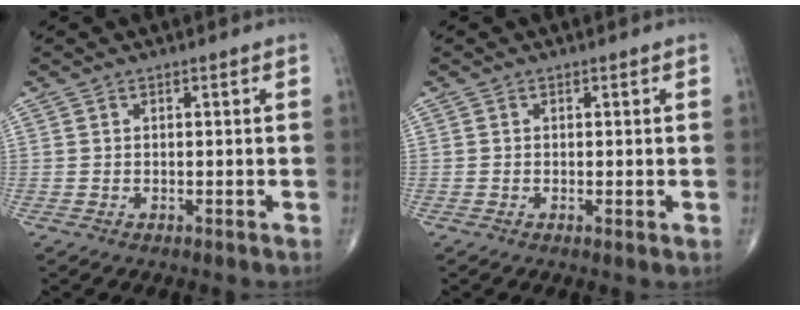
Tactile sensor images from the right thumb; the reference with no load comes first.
{"total": 0.8, "force": [-0.1, 0.1, 0.8], "torque": [-0.019, -0.005, -0.003]}